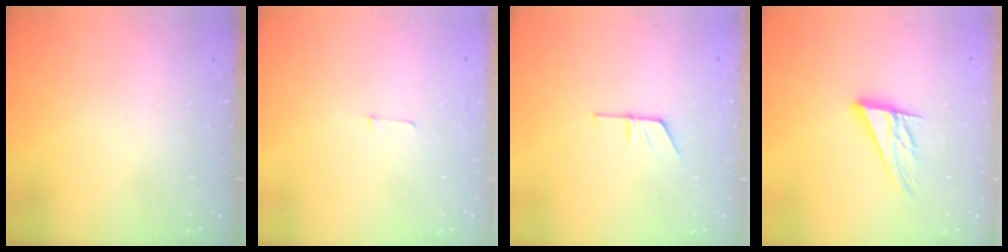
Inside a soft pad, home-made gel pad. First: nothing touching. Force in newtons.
{"total": 3.7, "press": 3.7, "slide": 0.3}
{"total": 5.1, "press": 5.1, "slide": 0.4}
{"total": 12.4, "press": 12.2, "slide": 2.2}